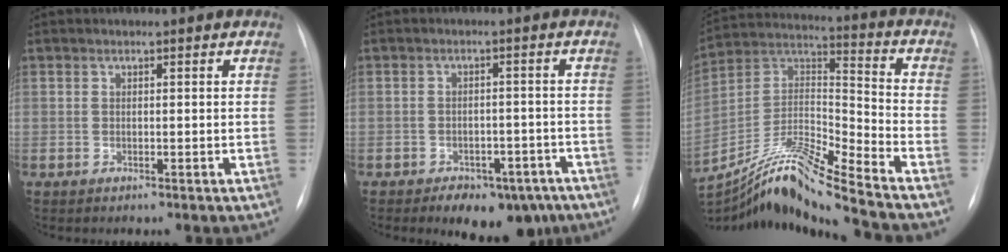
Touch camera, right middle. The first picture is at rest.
{"total": 9.2, "force": [-6.5, 5.0, 4.3], "torque": [-0.037, 0.019, -0.085]}
{"total": 19.0, "force": [-16.9, -2.2, 8.2], "torque": [-0.171, 0.025, -0.306]}